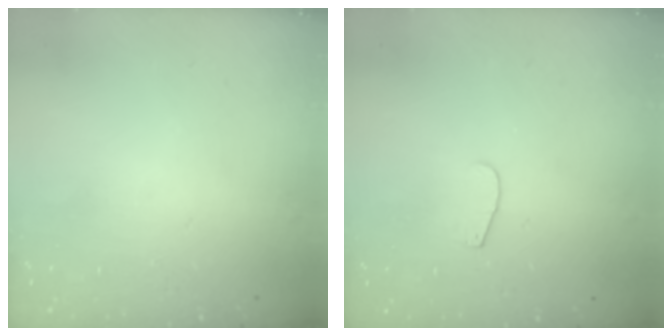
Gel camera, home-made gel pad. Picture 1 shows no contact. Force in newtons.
{"total": 4.8, "press": 4.8, "slide": 0.4}